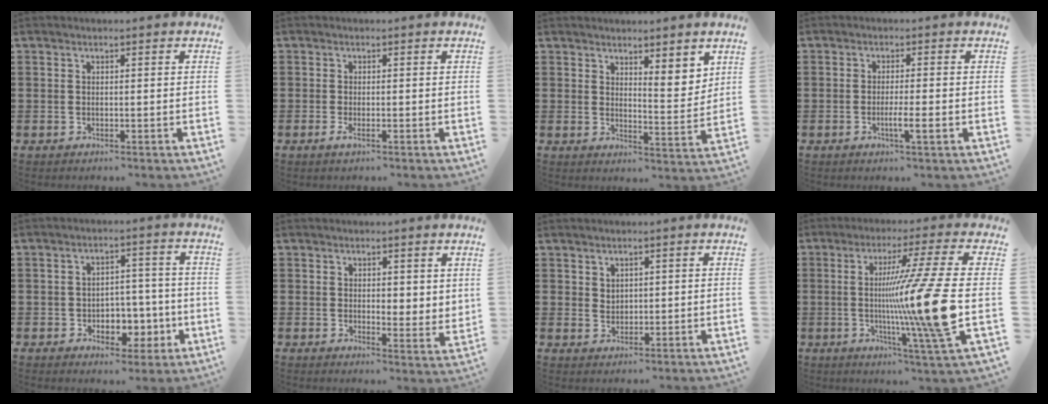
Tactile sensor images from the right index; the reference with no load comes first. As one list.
[{"total": 1.3, "force": [-0.5, 0.2, 1.1], "torque": [-0.027, -0.007, -0.011]}, {"total": 4.1, "force": [3.8, 1.0, 1.3], "torque": [-0.019, -0.015, 0.066]}, {"total": 3.5, "force": [-1.2, 0.0, 3.3], "torque": [-0.055, -0.009, -0.022]}, {"total": 5.2, "force": [-1.7, 4.2, 2.7], "torque": [-0.039, 0.008, -0.033]}, {"total": 2.6, "force": [2.2, 1.3, 0.5], "torque": [-0.008, 0.001, 0.040]}, {"total": 1.7, "force": [1.4, 1.0, 0.3], "torque": [-0.008, 0.003, 0.028]}, {"total": 15.6, "force": [-0.5, -0.8, 15.6], "torque": [-0.279, -0.019, -0.022]}]